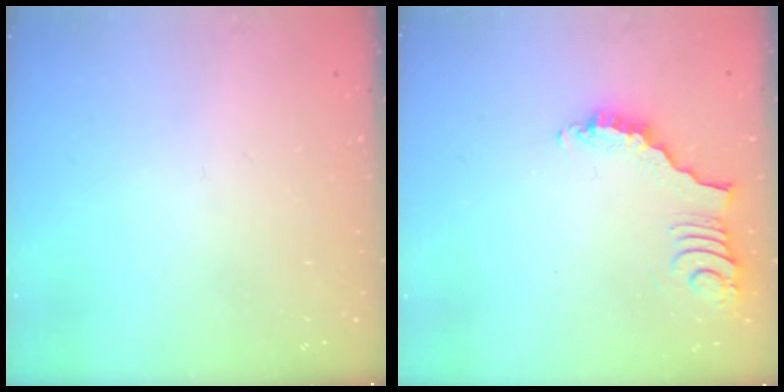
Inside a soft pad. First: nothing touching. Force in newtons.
{"total": 3.3, "press": 3.3, "slide": 0.4}